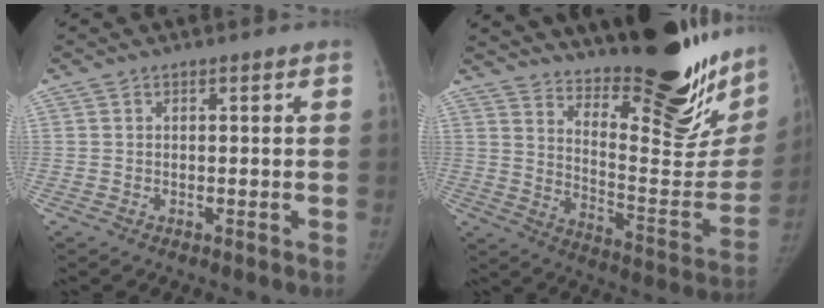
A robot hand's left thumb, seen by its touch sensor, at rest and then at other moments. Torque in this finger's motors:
{"motor_torque": [2.92, 0.71, 1.60, -1.17, 0.12]}